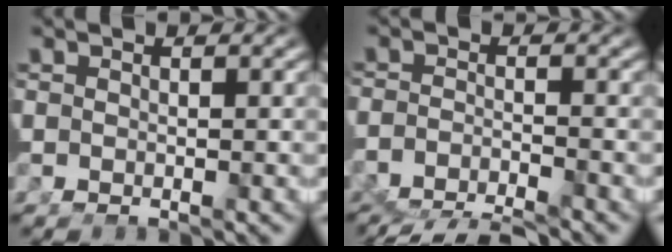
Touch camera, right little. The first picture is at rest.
{"total": 9.0, "force": [-7.8, 3.9, 2.4], "torque": [-0.041, -0.036, -0.114]}